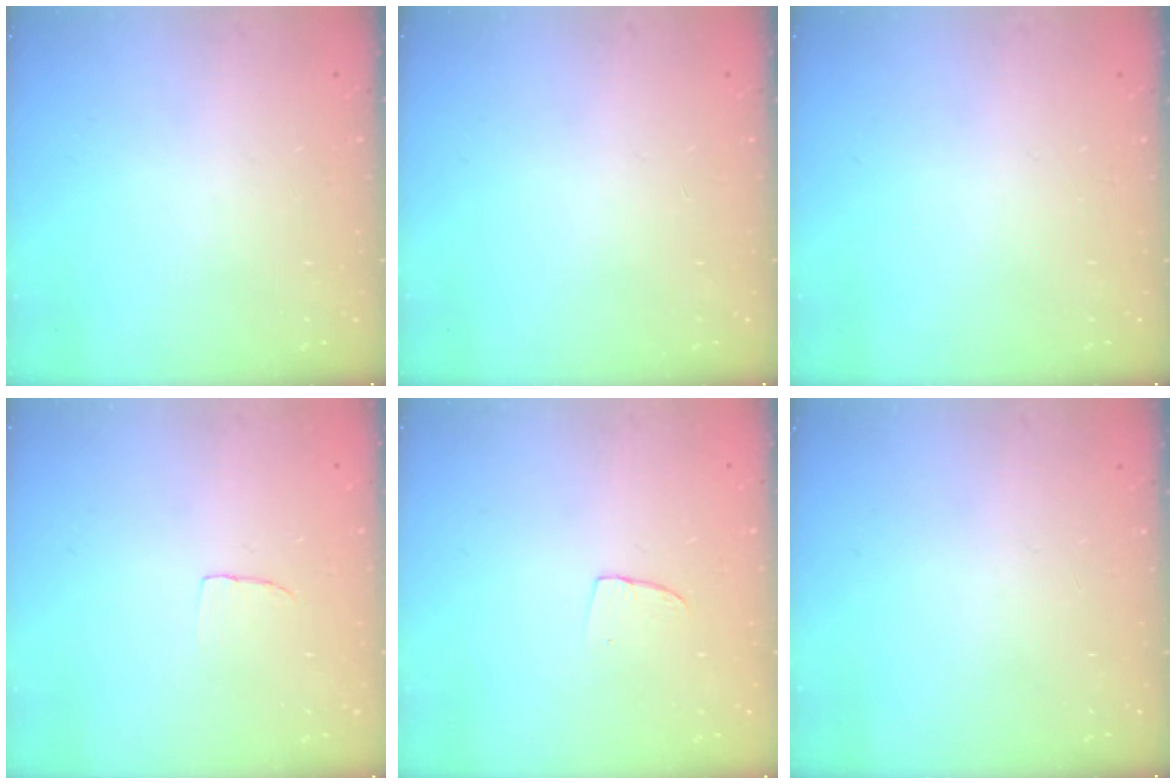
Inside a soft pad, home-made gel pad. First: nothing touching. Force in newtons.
{"total": 0.0}
{"total": 0.0}
{"total": 2.7, "press": 2.7, "slide": 0.2}
{"total": 2.9, "press": 2.9, "slide": 0.2}
{"total": 0.0}